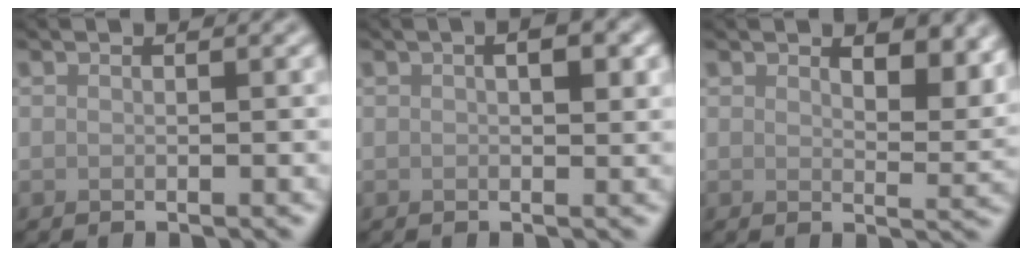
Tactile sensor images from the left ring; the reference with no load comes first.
{"total": 2.2, "force": [0.7, 0.9, 1.9], "torque": [-0.022, 0.003, 0.010]}
{"total": 4.1, "force": [2.4, 1.8, 2.8], "torque": [-0.040, -0.008, 0.034]}